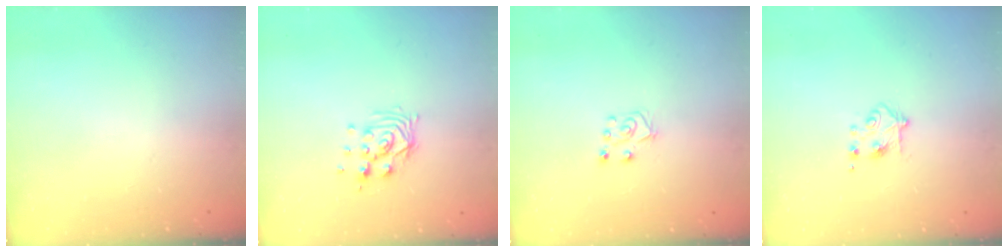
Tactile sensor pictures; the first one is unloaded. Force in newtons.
{"total": 8.9, "press": 8.9, "slide": 0.7}
{"total": 6.8, "press": 6.8, "slide": 0.4}
{"total": 4.9, "press": 4.9, "slide": 0.7}